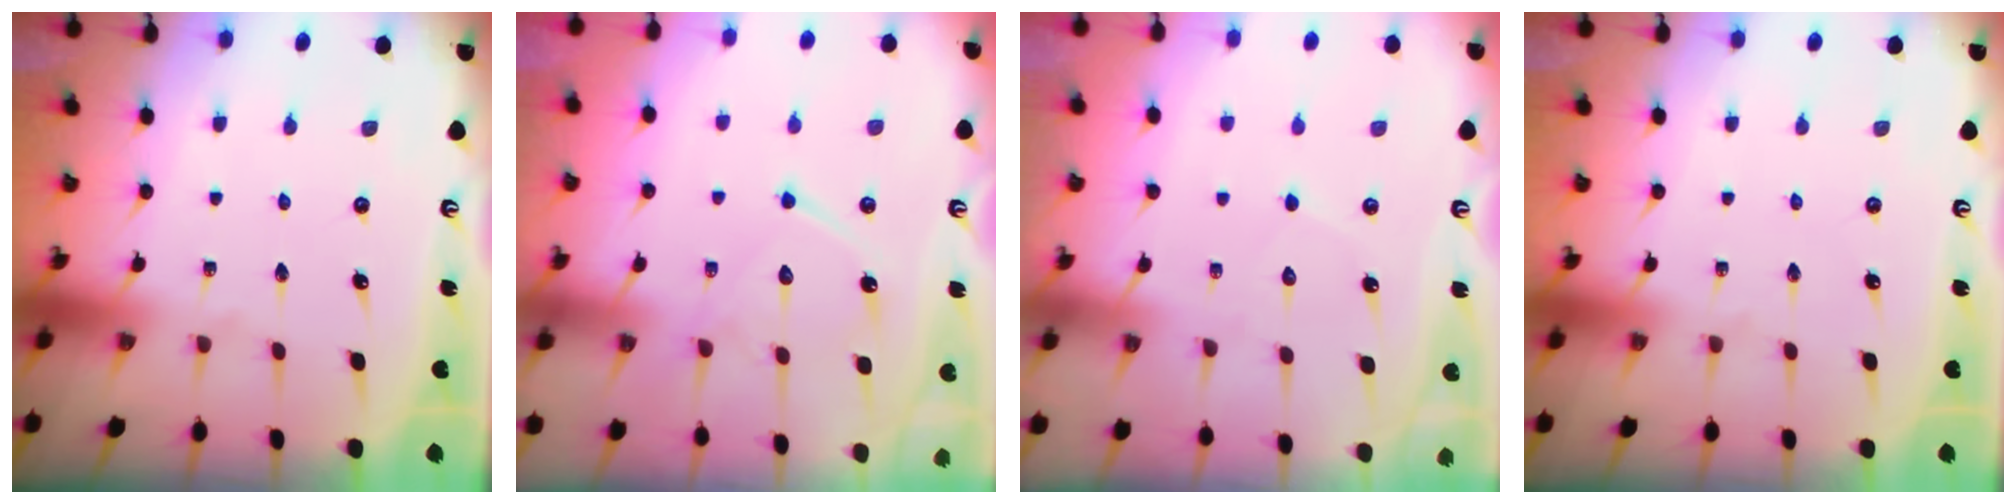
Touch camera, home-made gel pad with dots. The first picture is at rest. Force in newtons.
{"total": 13.3, "press": 13.3, "slide": 1.1}
{"total": 3.9, "press": 3.9, "slide": 0.3}
{"total": 0.0}